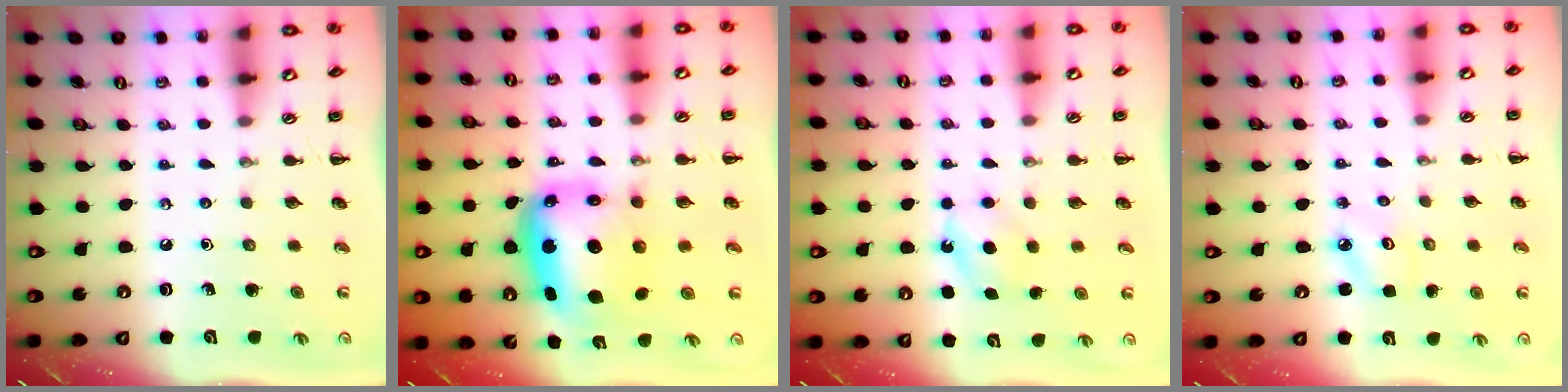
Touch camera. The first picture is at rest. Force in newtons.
{"total": 9.0, "press": 8.6, "slide": 2.6}
{"total": 5.5, "press": 5.3, "slide": 1.7}
{"total": 3.1, "press": 3.1, "slide": 0.5}